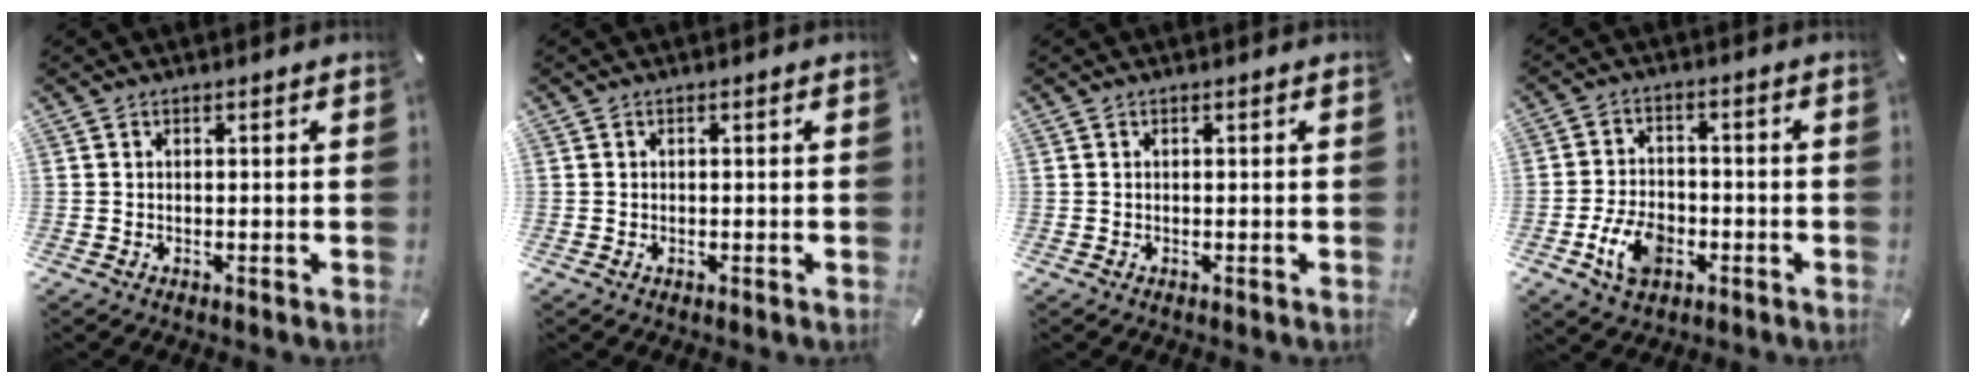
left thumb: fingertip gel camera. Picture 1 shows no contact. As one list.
[{"total": 0.0}, {"total": 0.0}, {"total": 9.0, "force": [-3.5, 6.1, 5.7], "torque": [-0.119, 0.015, -0.059]}]